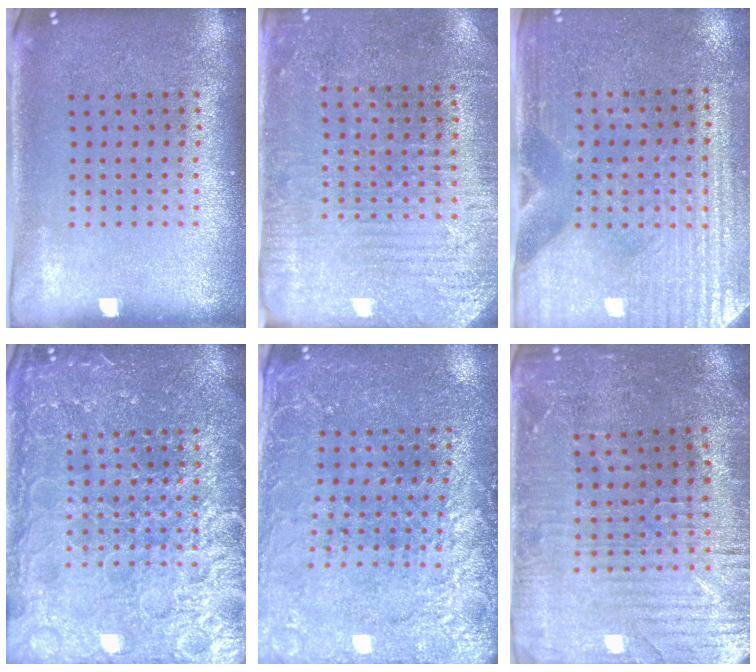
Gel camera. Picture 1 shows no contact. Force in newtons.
{"total": 2.9, "press": 2.7, "slide": 0.9}
{"total": 3.6, "press": 3.2, "slide": 1.6}
{"total": 6.9, "press": 6.9, "slide": 0.8}
{"total": 2.7, "press": 2.7, "slide": 0.5}
{"total": 2.2, "press": 2.2, "slide": 0.5}